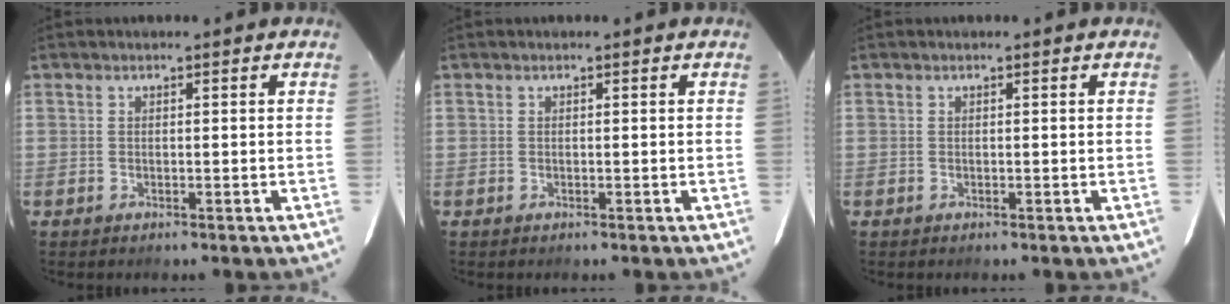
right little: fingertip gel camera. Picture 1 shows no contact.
{"total": 0.0}
{"total": 0.0}